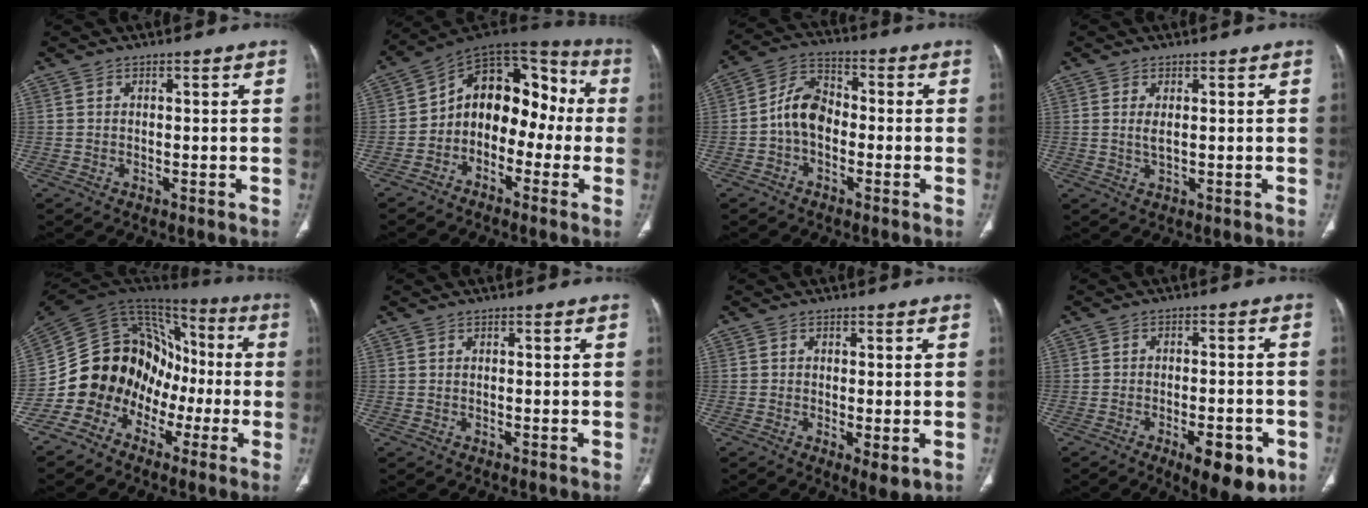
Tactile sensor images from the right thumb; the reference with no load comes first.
{"total": 15.0, "force": [-1.8, 10.5, 10.5], "torque": [-0.101, 0.066, -0.045]}
{"total": 8.1, "force": [-1.5, 5.6, 5.7], "torque": [-0.092, 0.030, -0.042]}
{"total": 2.0, "force": [0.4, 0.7, 1.8], "torque": [-0.041, -0.006, 0.013]}
{"total": 17.7, "force": [-6.6, 14.5, 7.6], "torque": [-0.098, 0.099, -0.122]}
{"total": 0.0}
{"total": 3.8, "force": [-1.0, 1.3, 3.4], "torque": [-0.055, -0.012, -0.013]}
{"total": 10.5, "force": [-4.9, 4.1, 8.3], "torque": [-0.099, 0.010, -0.060]}